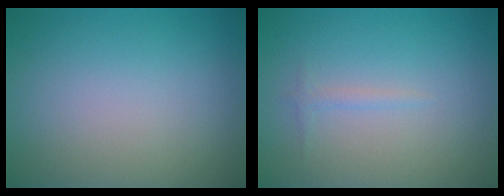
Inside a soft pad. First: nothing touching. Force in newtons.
{"total": 0.7, "press": 0.7, "slide": 0.1}